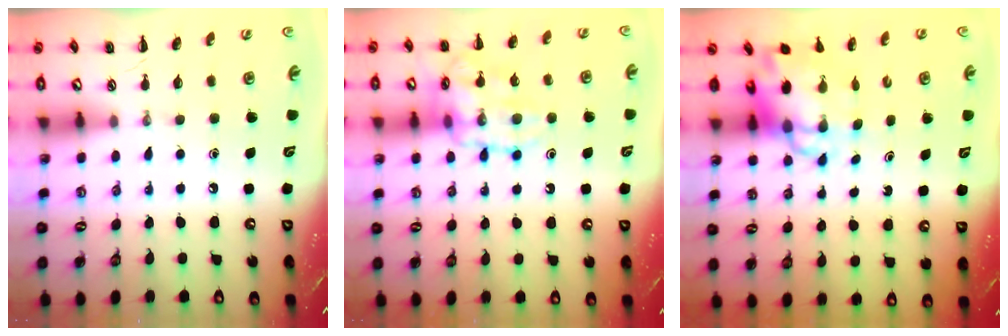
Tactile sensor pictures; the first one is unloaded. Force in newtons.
{"total": 15.8, "press": 15.7, "slide": 1.4}
{"total": 7.4, "press": 7.1, "slide": 2.0}